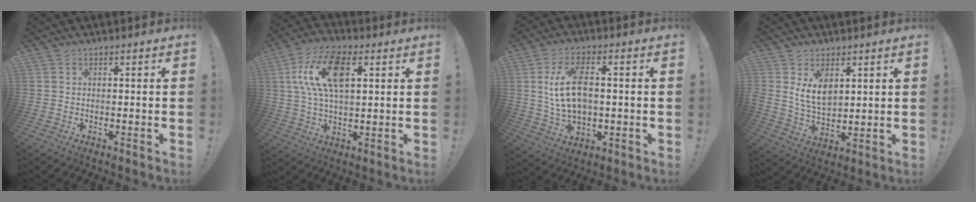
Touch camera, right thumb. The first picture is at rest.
{"total": 15.5, "force": [4.8, 8.2, 12.3], "torque": [-0.223, 0.009, 0.087]}
{"total": 12.9, "force": [1.3, 7.9, 10.1], "torque": [-0.175, 0.002, 0.024]}
{"total": 8.9, "force": [4.2, 5.6, 5.5], "torque": [-0.101, -0.027, 0.077]}